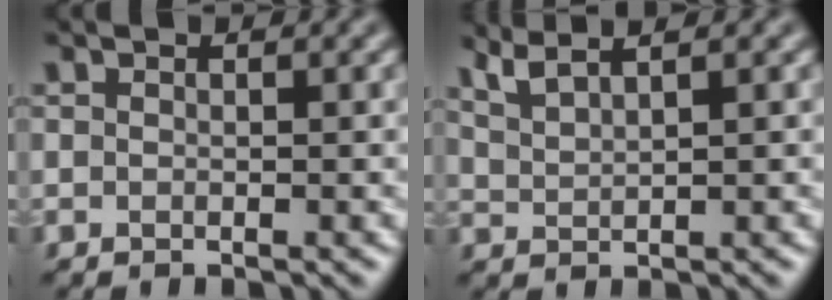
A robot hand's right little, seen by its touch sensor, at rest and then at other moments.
{"total": 3.2, "force": [2.4, -2.0, -0.8], "torque": [0.007, 0.004, 0.046]}